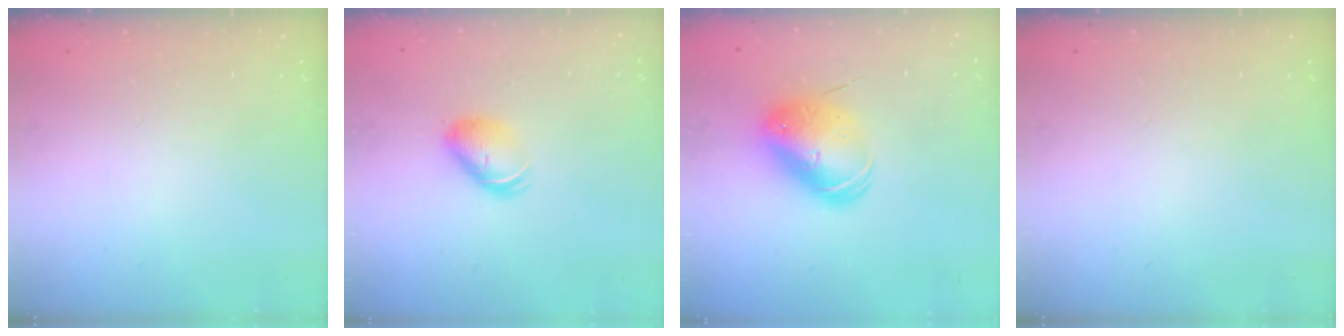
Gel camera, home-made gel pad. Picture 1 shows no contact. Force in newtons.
{"total": 7.8, "press": 7.8, "slide": 0.5}
{"total": 9.3, "press": 9.2, "slide": 1.8}
{"total": 0.0}